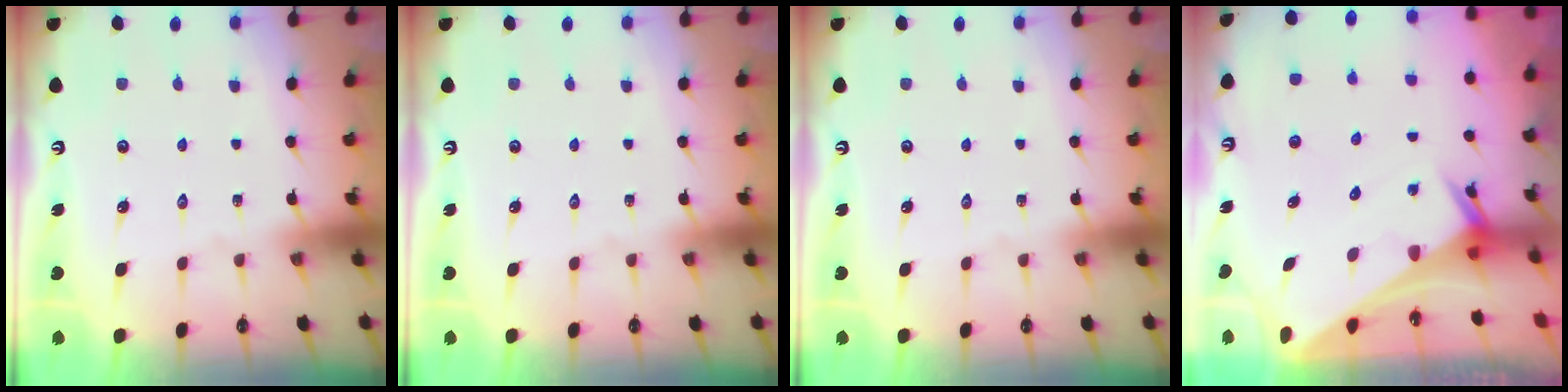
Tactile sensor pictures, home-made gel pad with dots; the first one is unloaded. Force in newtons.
{"total": 0.0}
{"total": 0.0}
{"total": 2.9, "press": 2.9, "slide": 0.3}